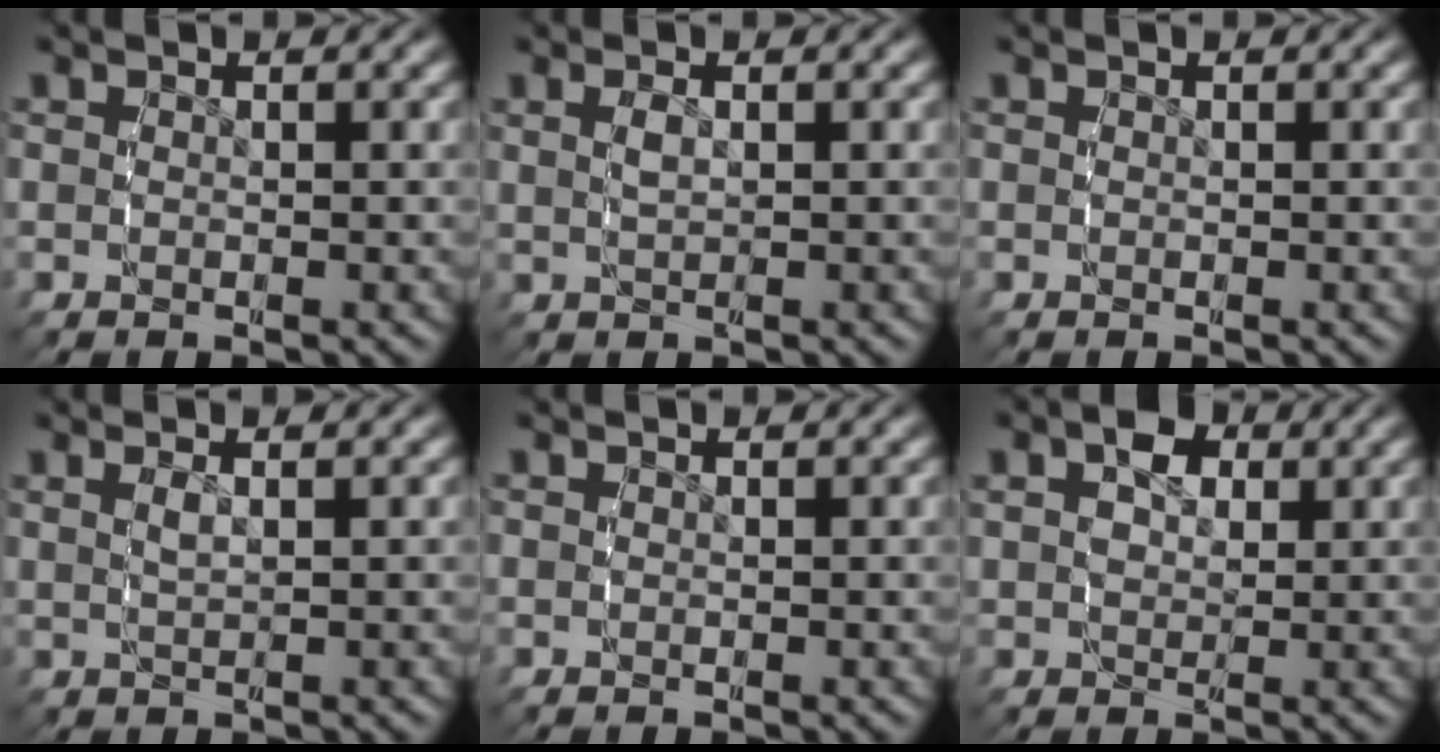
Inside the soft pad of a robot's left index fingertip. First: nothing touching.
{"total": 1.0, "force": [0.6, -0.2, 0.8], "torque": [-0.015, 0.003, 0.011]}
{"total": 0.0}
{"total": 1.2, "force": [0.8, -0.4, 0.8], "torque": [-0.013, 0.002, 0.018]}
{"total": 0.0}
{"total": 3.1, "force": [1.5, 2.0, 1.8], "torque": [-0.020, -0.004, 0.024]}